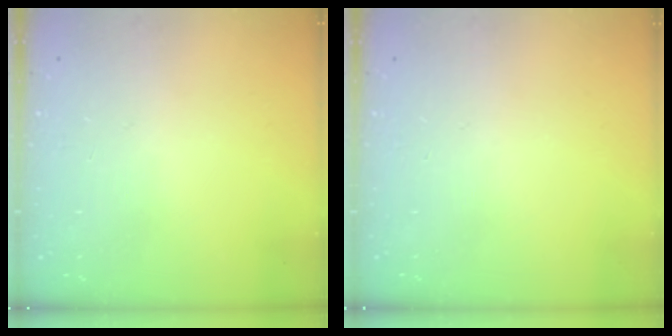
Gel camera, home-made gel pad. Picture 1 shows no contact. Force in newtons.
{"total": 0.0}